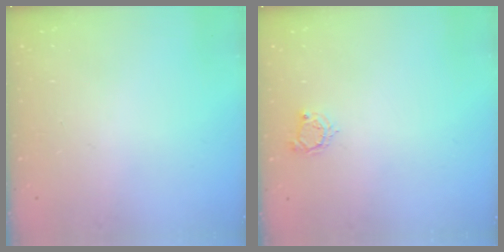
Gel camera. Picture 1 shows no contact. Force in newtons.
{"total": 4.5, "press": 4.4, "slide": 0.4}